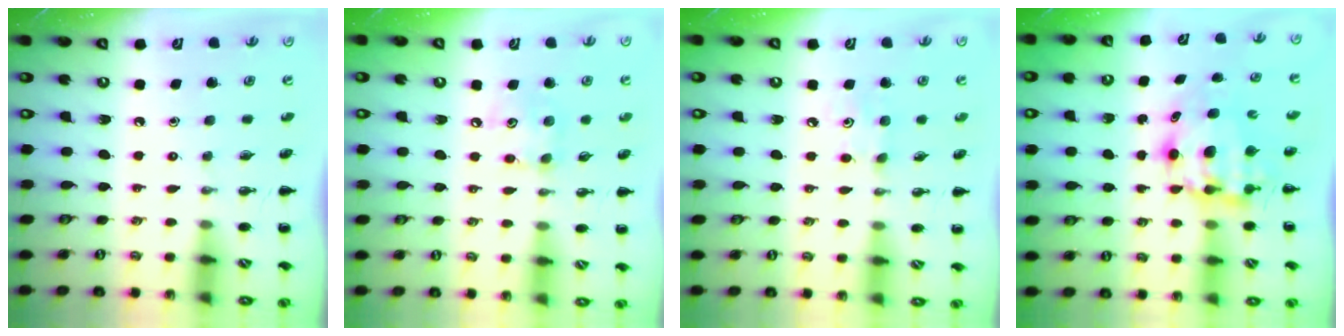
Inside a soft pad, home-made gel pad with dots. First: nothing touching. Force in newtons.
{"total": 7.0, "press": 6.9, "slide": 0.6}
{"total": 4.4, "press": 4.3, "slide": 0.8}
{"total": 6.5, "press": 6.4, "slide": 1.3}